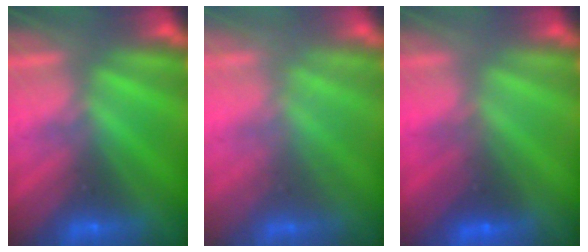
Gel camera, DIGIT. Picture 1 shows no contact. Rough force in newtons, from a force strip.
{"total": 1.7}
{"total": 1.8}